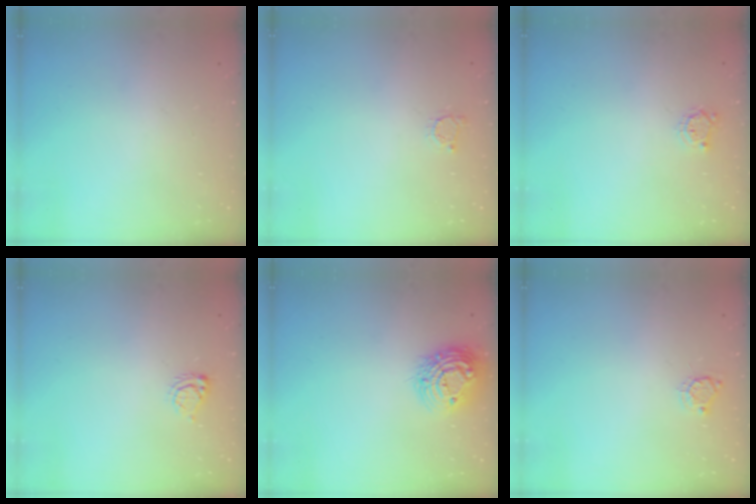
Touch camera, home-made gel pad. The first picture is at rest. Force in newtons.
{"total": 2.2, "press": 2.2, "slide": 0.3}
{"total": 3.7, "press": 3.7, "slide": 0.5}
{"total": 5.3, "press": 5.3, "slide": 0.8}
{"total": 13.2, "press": 13.1, "slide": 0.9}
{"total": 4.7, "press": 4.7, "slide": 0.4}